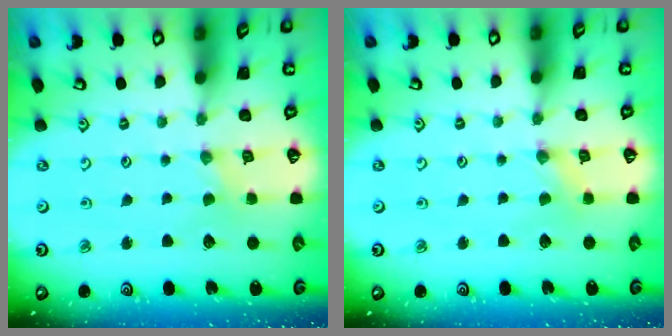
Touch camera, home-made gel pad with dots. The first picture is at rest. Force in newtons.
{"total": 0.0}